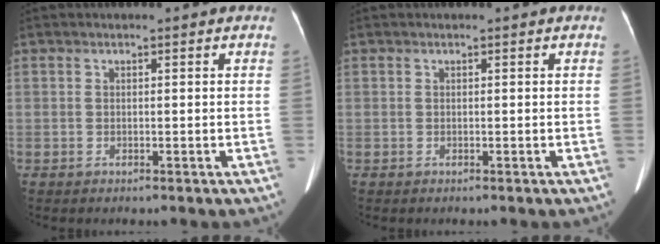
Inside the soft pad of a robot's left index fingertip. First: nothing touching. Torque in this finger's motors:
{"motor_torque": [-0.01, 0.00, 0.05, 0.01]}